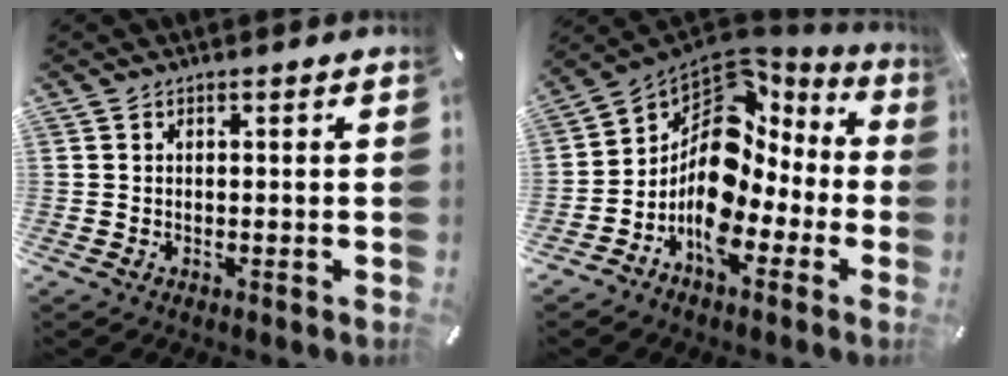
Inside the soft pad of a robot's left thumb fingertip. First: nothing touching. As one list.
[{"total": 13.1, "force": [-1.6, 9.4, 9.0], "torque": [-0.172, -0.023, -0.035]}]